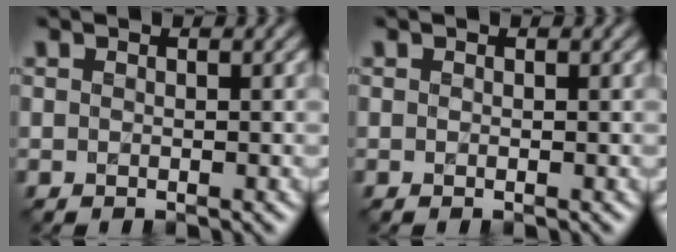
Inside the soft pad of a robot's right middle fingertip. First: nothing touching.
{"total": 0.0}